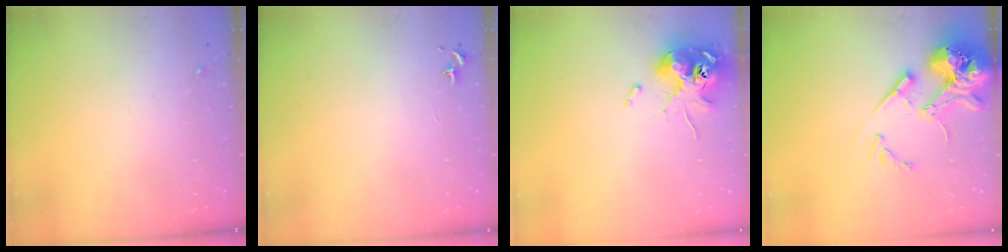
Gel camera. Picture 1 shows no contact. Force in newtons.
{"total": 0.7, "press": 0.7, "slide": 0.3}
{"total": 11.6, "press": 11.4, "slide": 2.1}
{"total": 18.0, "press": 17.8, "slide": 2.8}